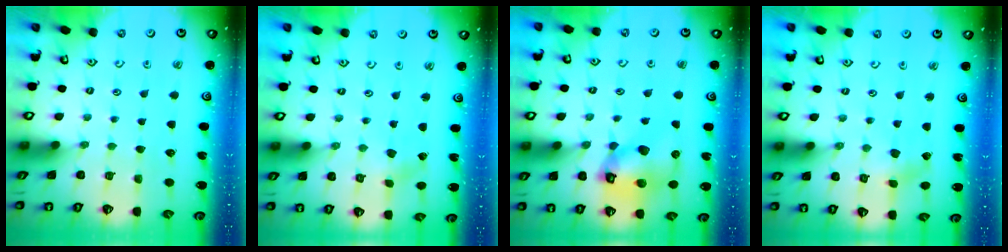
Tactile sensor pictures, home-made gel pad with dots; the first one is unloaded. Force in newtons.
{"total": 0.6, "press": 0.6, "slide": 0.2}
{"total": 11.8, "press": 11.7, "slide": 1.7}
{"total": 1.9, "press": 1.9, "slide": 0.3}